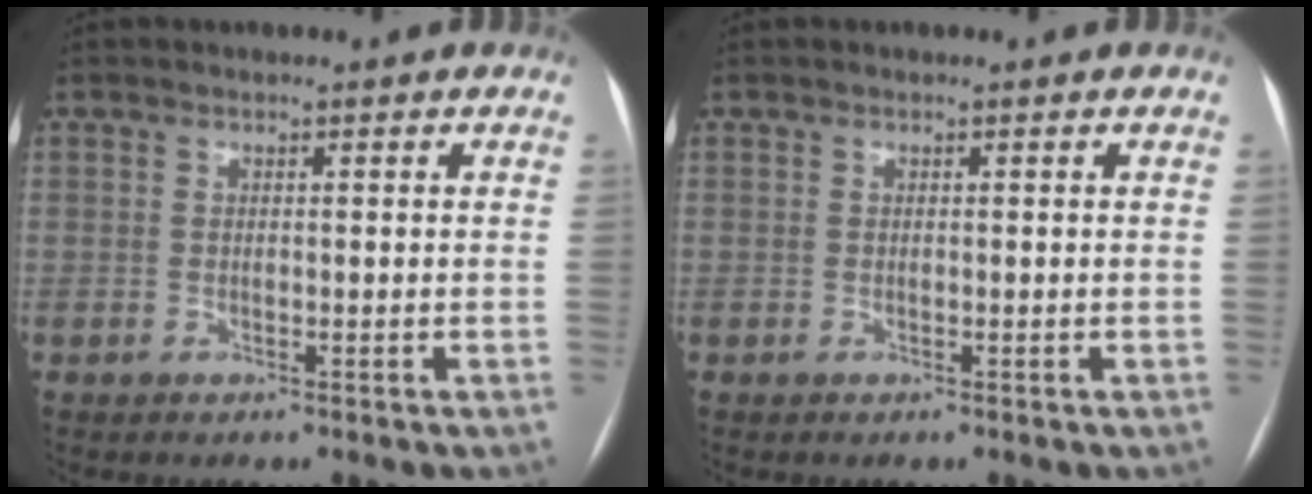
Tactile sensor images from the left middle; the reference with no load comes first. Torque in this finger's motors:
{"motor_torque": [0.02, 0.02, 0.00, 0.00]}